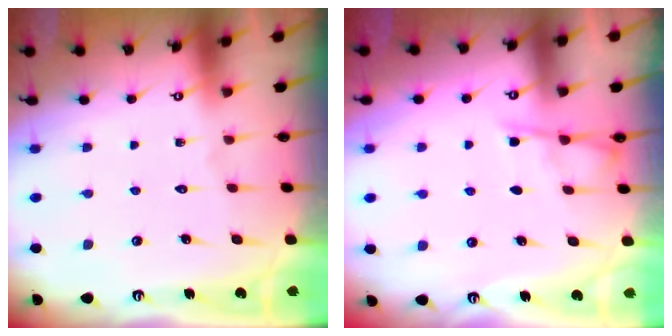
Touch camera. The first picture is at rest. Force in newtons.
{"total": 5.3, "press": 5.3, "slide": 0.6}